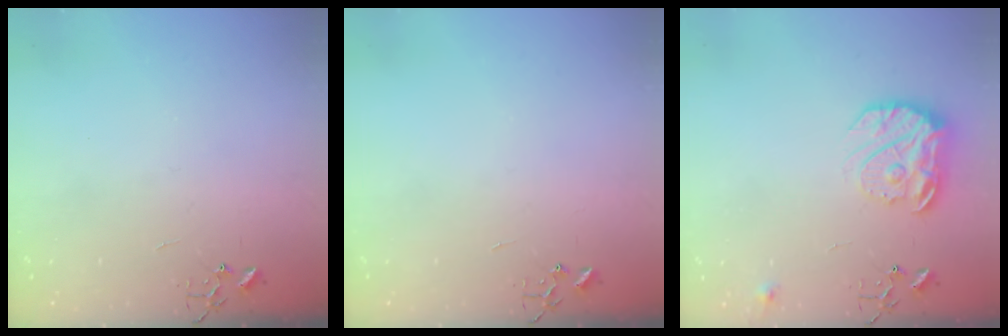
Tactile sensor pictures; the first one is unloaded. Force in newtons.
{"total": 0.0}
{"total": 16.2, "press": 16.1, "slide": 1.4}